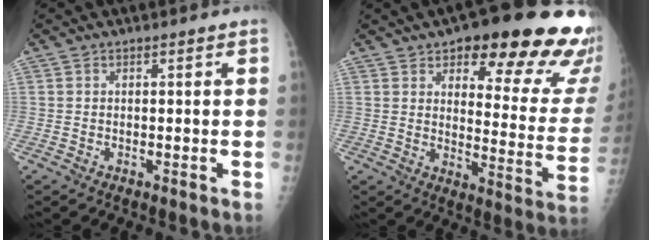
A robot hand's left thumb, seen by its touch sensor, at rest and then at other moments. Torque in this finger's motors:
{"motor_torque": [0.49, 0.67, 0.86, -0.70, 0.13]}